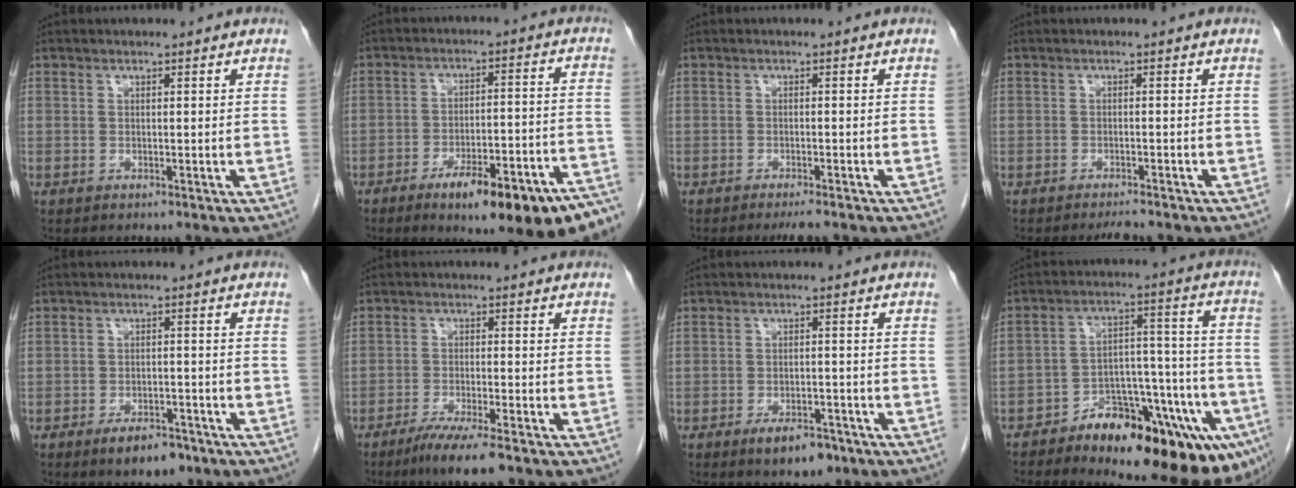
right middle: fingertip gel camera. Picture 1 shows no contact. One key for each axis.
{"total": 17.8, "fx": -12.3, "fy": 3.6, "fz": 12.4, "tx": -0.105, "ty": 0.033, "tz": -0.177}
{"total": 2.5, "fx": -2.1, "fy": 0.3, "fz": 1.4, "tx": -0.019, "ty": -0.004, "tz": -0.029}
{"total": 1.9, "fx": -1.8, "fy": 0.1, "fz": 0.7, "tx": -0.014, "ty": -0.005, "tz": -0.026}
{"total": 5.3, "fx": -3.6, "fy": 2.3, "fz": 3.1, "tx": -0.051, "ty": 0.001, "tz": -0.050}
{"total": 7.2, "fx": -5.1, "fy": 0.5, "fz": 5.1, "tx": -0.085, "ty": -0.016, "tz": -0.084}
{"total": 5.5, "fx": -3.6, "fy": 2.3, "fz": 3.4, "tx": -0.055, "ty": 0.000, "tz": -0.049}
{"total": 21.4, "fx": -14.0, "fy": 6.6, "fz": 14.8, "tx": -0.123, "ty": 0.045, "tz": -0.198}